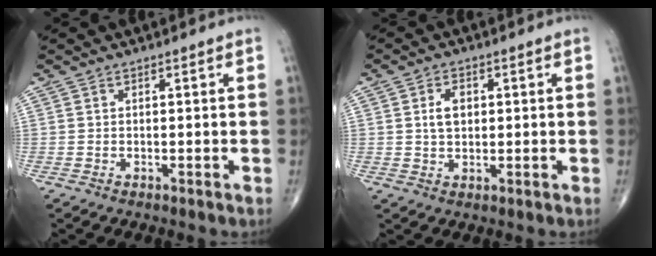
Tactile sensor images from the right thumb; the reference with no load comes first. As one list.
[{"total": 4.1, "force": [0.8, 2.8, 2.9], "torque": [-0.043, 0.001, 0.015]}]